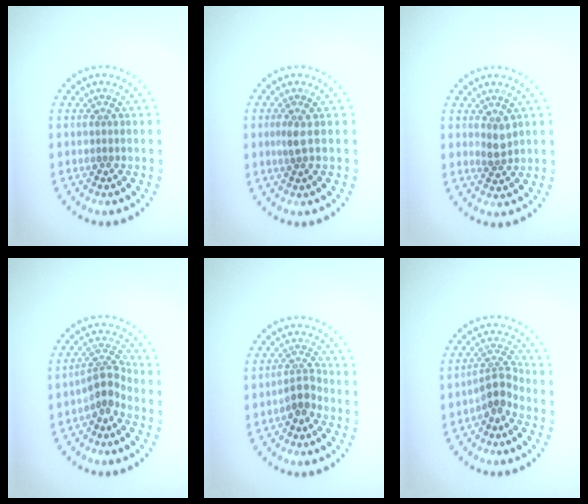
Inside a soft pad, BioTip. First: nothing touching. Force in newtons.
{"total": 1.3, "press": 1.0, "slide": 0.9}
{"total": 1.6, "press": 1.4, "slide": 0.8}
{"total": 2.7, "press": 1.9, "slide": 1.9}
{"total": 2.0, "press": 1.5, "slide": 1.3}
{"total": 2.4, "press": 1.7, "slide": 1.7}